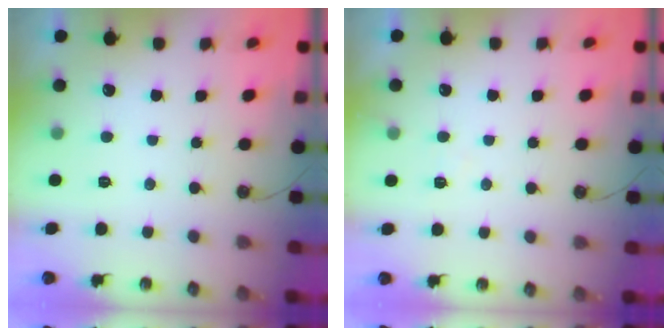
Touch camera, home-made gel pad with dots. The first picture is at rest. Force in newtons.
{"total": 3.8, "press": 3.7, "slide": 0.5}